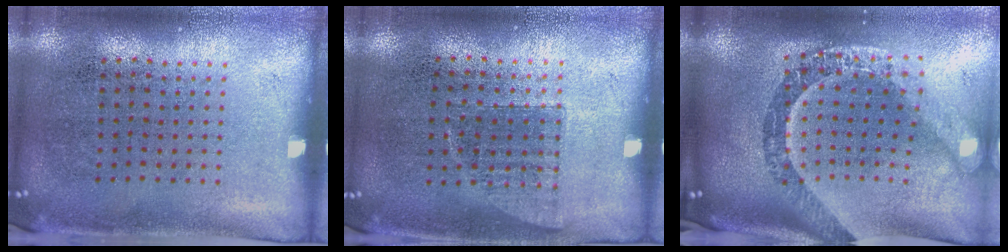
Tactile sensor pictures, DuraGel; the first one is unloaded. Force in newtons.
{"total": 0.7, "press": 0.7, "slide": 0.2}
{"total": 3.4, "press": 2.5, "slide": 2.4}